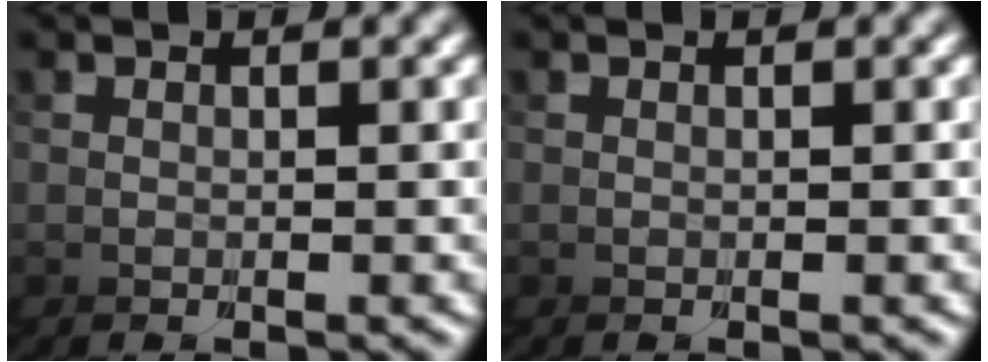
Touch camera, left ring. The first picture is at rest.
{"total": 0.0}